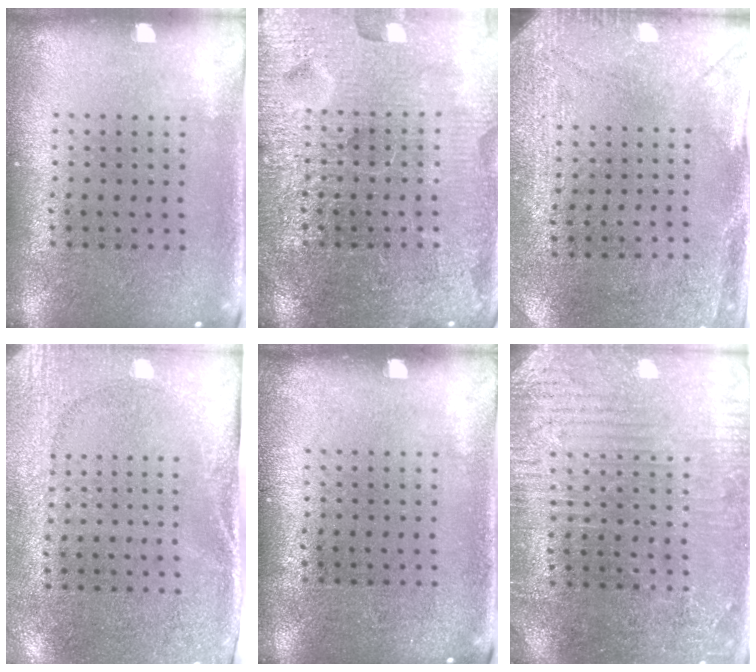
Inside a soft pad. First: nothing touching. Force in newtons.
{"total": 7.1, "press": 7.0, "slide": 0.8}
{"total": 3.0, "press": 2.3, "slide": 1.9}
{"total": 2.7, "press": 2.1, "slide": 1.6}
{"total": 0.0}
{"total": 3.1, "press": 3.0, "slide": 0.6}